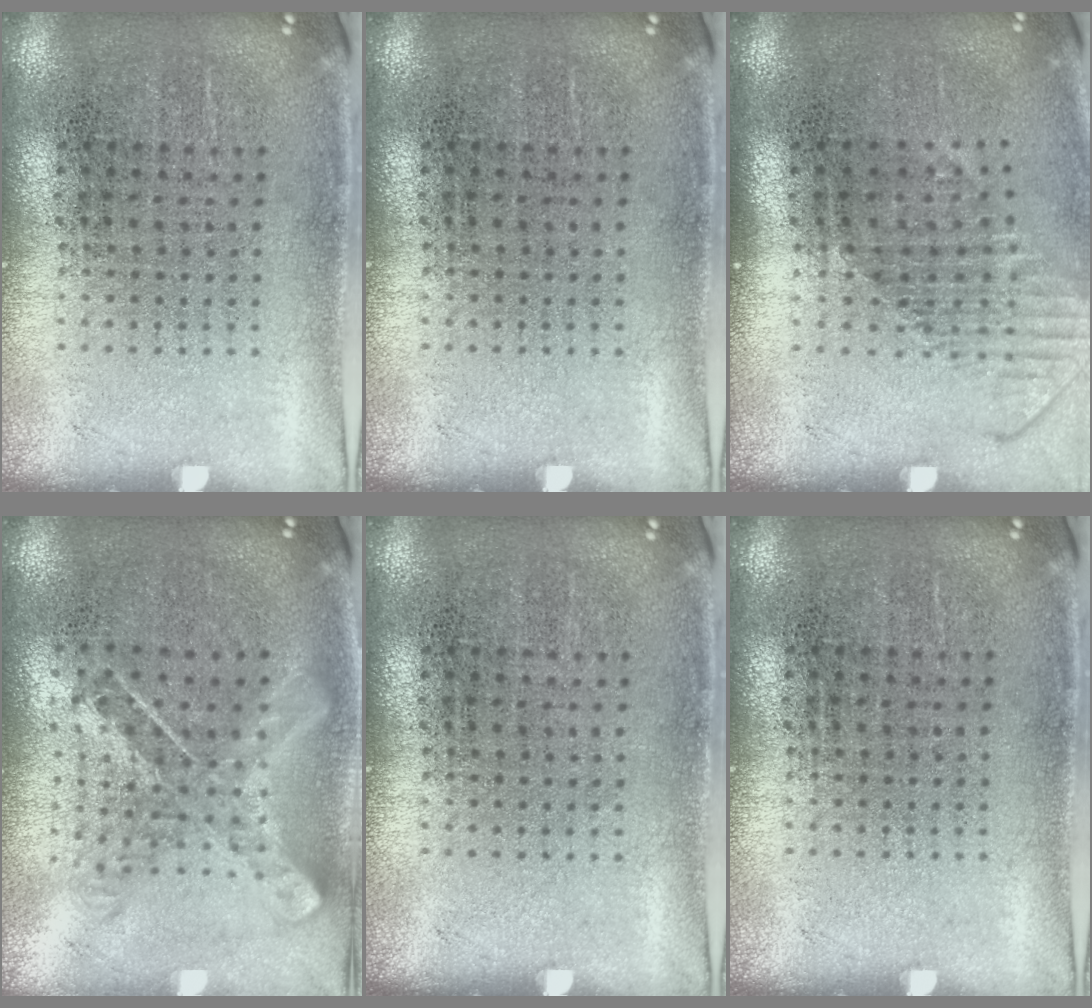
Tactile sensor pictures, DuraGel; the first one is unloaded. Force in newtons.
{"total": 0.0}
{"total": 1.6, "press": 1.2, "slide": 1.0}
{"total": 0.9, "press": 0.9, "slide": 0.2}
{"total": 0.0}
{"total": 0.0}